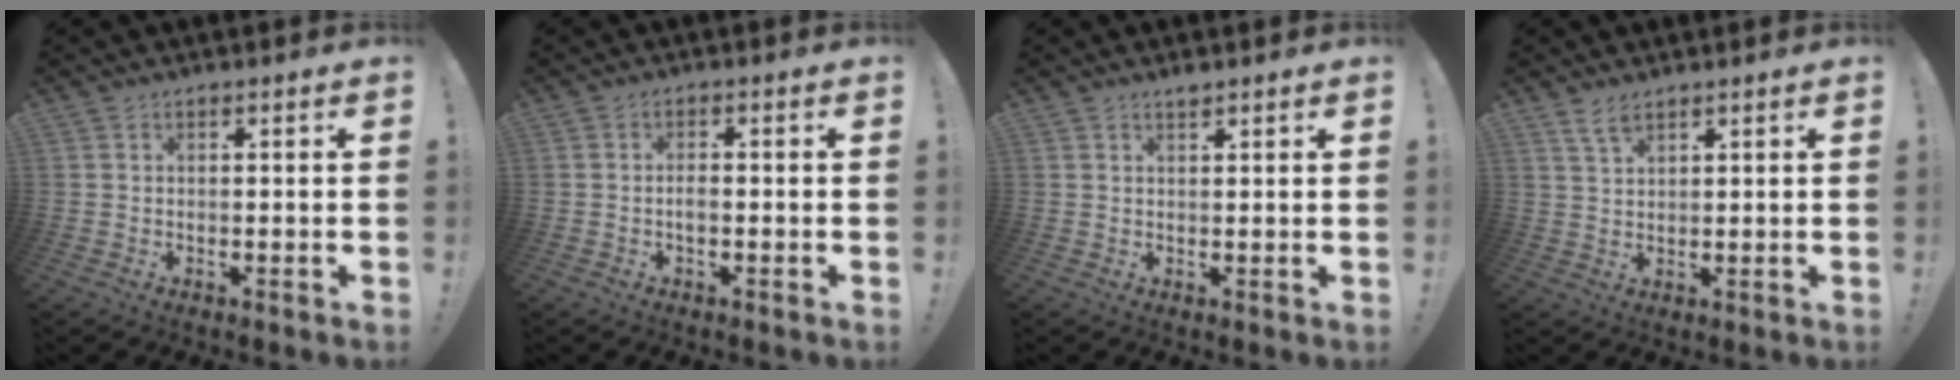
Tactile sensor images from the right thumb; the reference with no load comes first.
{"total": 2.1, "force": [-0.8, 0.9, 1.7], "torque": [-0.032, 0.004, -0.015]}
{"total": 1.2, "force": [1.1, 0.0, 0.4], "torque": [0.006, -0.008, 0.017]}
{"total": 3.7, "force": [2.9, 1.4, 1.8], "torque": [-0.027, -0.015, 0.052]}